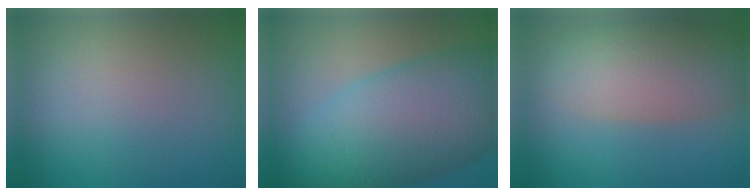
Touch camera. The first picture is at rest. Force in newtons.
{"total": 10.9, "press": 10.9, "slide": 0.2}
{"total": 7.0, "press": 7.0, "slide": 0.5}